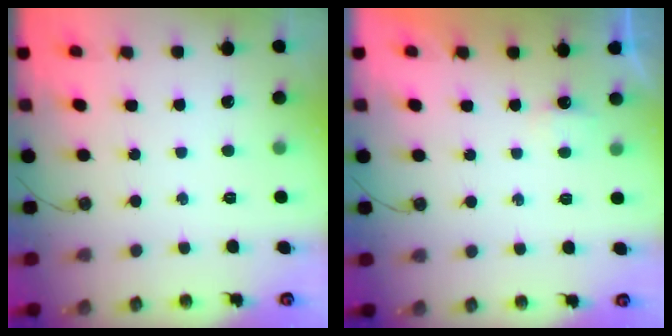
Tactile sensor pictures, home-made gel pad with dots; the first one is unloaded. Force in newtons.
{"total": 2.5, "press": 2.4, "slide": 0.5}